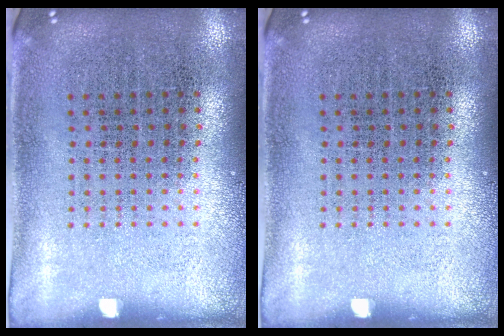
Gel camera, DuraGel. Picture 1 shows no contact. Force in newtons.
{"total": 0.0}